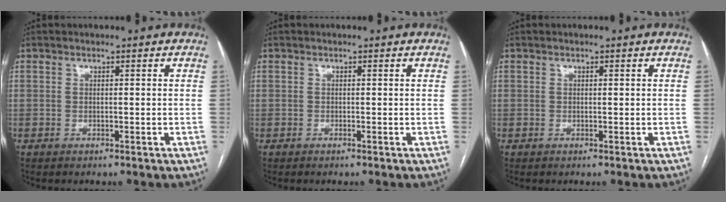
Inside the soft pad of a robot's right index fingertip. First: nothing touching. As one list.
[{"total": 0.0}, {"total": 0.0}]